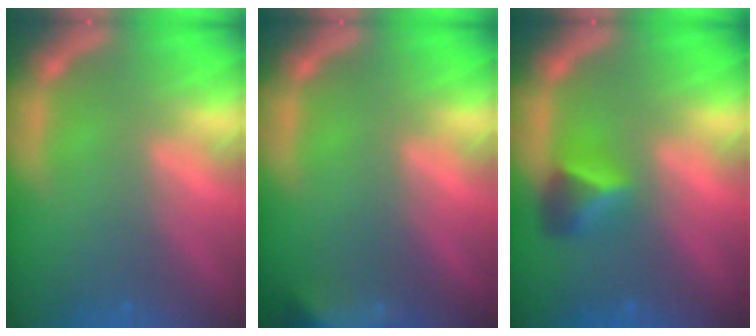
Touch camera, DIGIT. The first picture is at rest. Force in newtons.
{"total": 7.4}
{"total": 2.9}